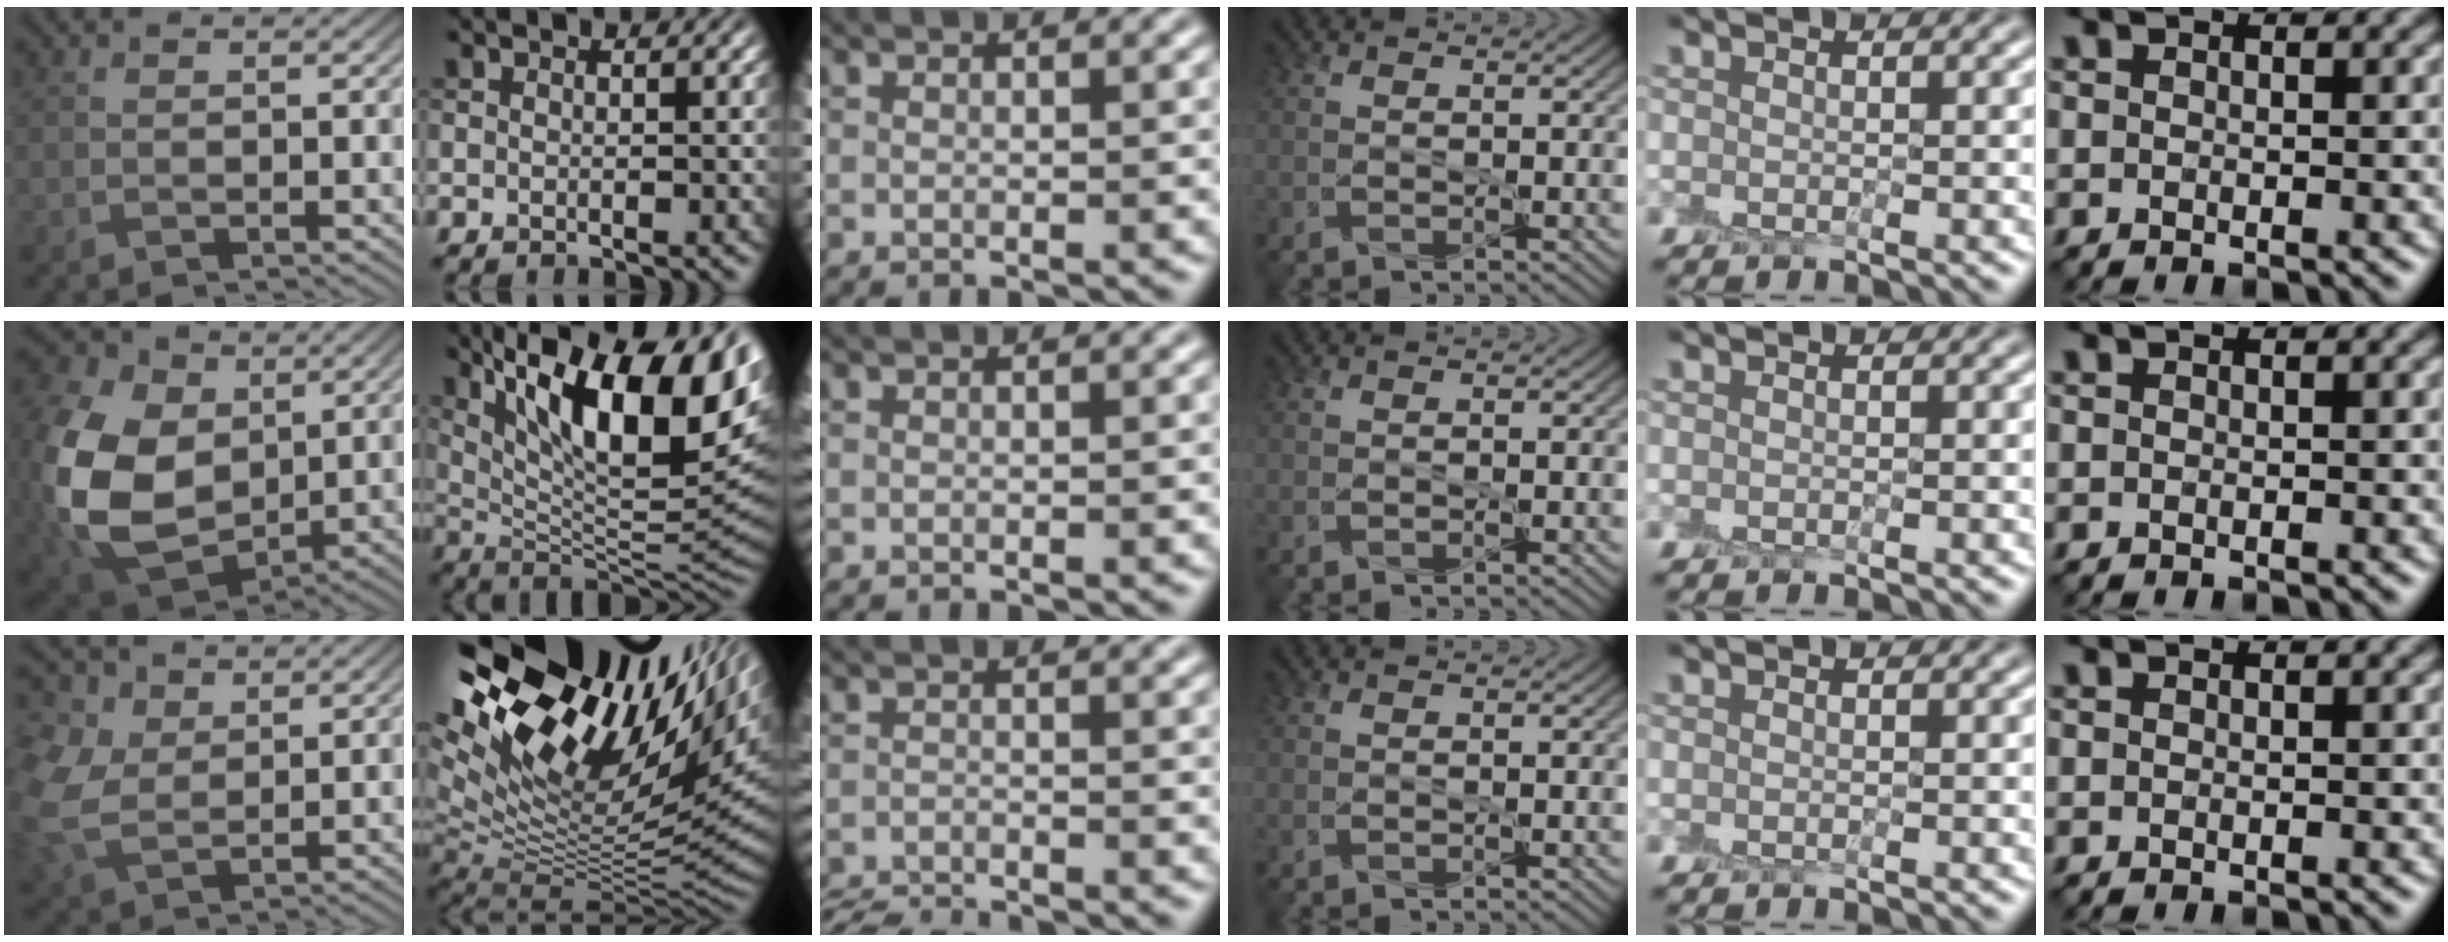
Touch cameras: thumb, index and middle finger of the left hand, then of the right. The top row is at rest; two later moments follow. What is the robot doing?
{"motion": "peel", "object": "postage stamp"}